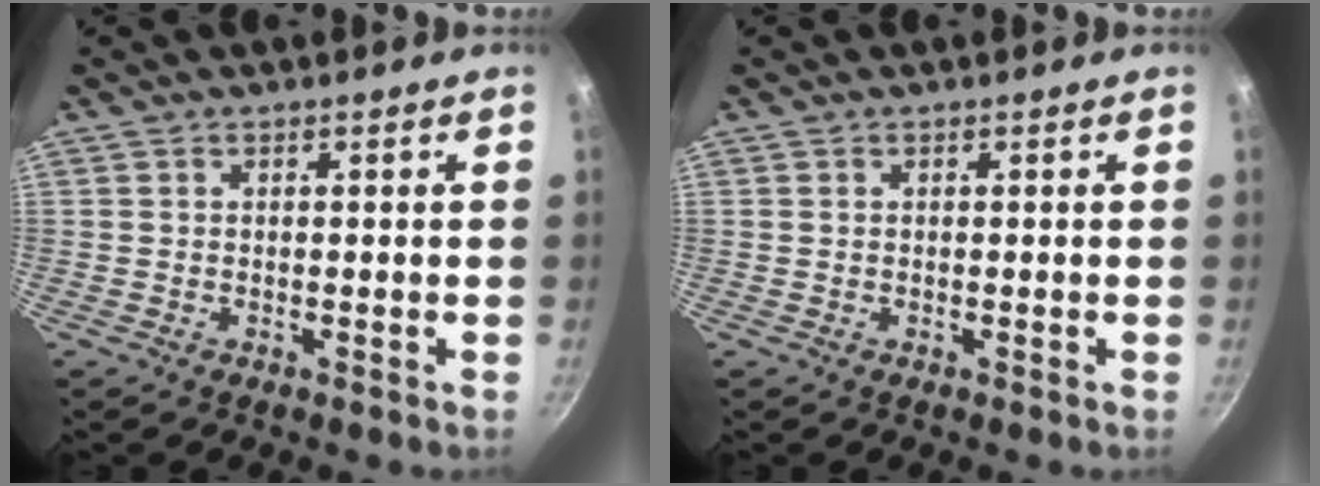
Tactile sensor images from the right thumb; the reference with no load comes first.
{"total": 0.0}